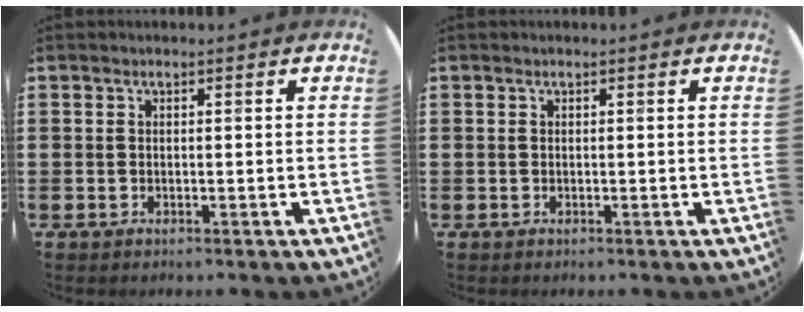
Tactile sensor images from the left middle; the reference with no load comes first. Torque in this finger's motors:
{"motor_torque": [0.29, -0.28, 0.00, 0.00]}